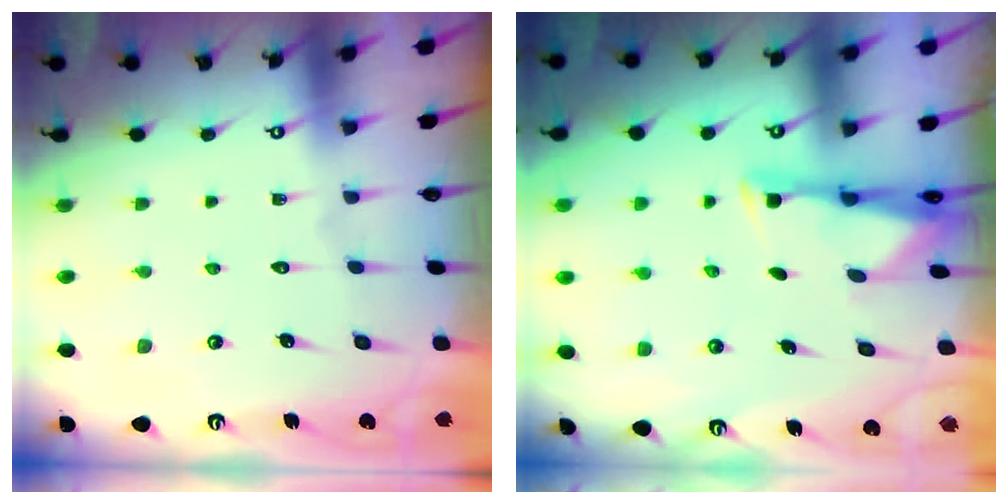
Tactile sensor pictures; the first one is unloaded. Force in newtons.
{"total": 3.0, "press": 2.9, "slide": 0.4}